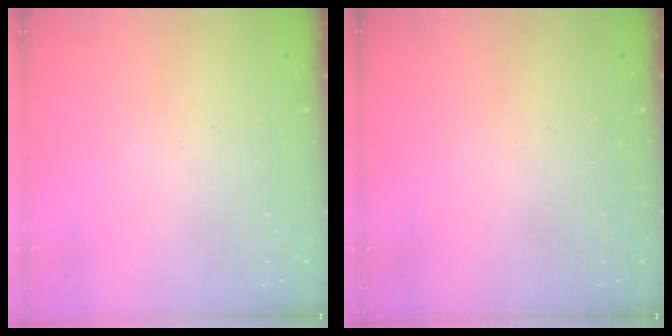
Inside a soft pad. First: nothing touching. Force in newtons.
{"total": 0.0}